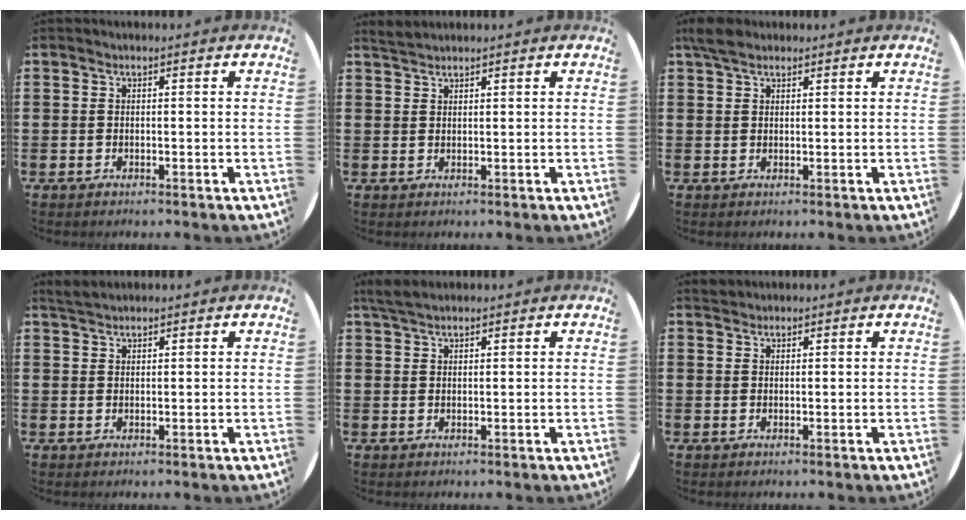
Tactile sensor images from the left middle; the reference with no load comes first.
{"total": 1.5, "force": [1.5, 0.0, 0.2], "torque": [-0.006, 0.001, 0.029]}
{"total": 2.9, "force": [2.3, 1.1, 1.3], "torque": [-0.024, 0.003, 0.042]}
{"total": 1.8, "force": [1.7, 0.3, 0.5], "torque": [-0.014, 0.003, 0.033]}
{"total": 2.9, "force": [2.4, 0.7, 1.4], "torque": [-0.033, 0.005, 0.046]}
{"total": 1.0, "force": [0.9, 0.2, -0.1], "torque": [0.008, -0.002, 0.018]}